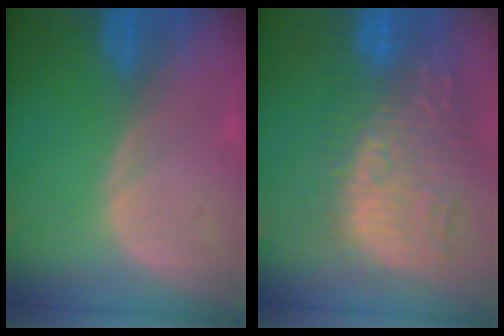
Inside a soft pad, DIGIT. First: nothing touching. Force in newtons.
{"total": 13.7, "press": 12.2, "slide": 6.3}